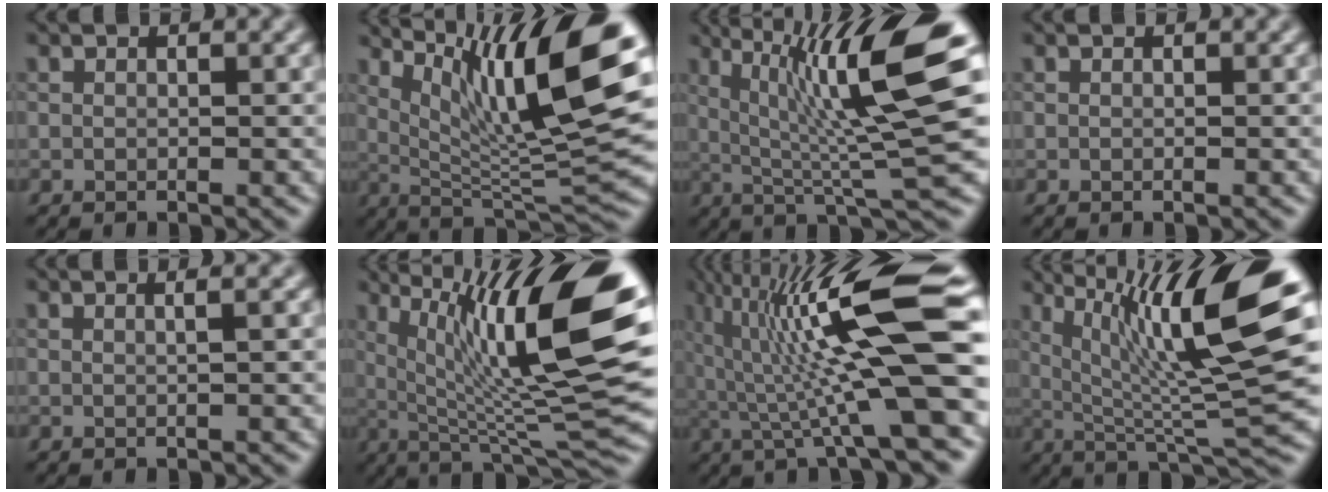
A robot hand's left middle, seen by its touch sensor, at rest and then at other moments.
{"total": 12.9, "force": [5.2, 2.5, 11.5], "torque": [-0.185, 0.006, 0.099]}
{"total": 11.5, "force": [2.9, 1.6, 11.0], "torque": [-0.171, 0.008, 0.055]}
{"total": 0.0}
{"total": 2.1, "force": [0.7, 1.0, 1.8], "torque": [-0.013, 0.006, -0.015]}
{"total": 14.9, "force": [4.0, 3.3, 14.0], "torque": [-0.209, 0.011, 0.073]}
{"total": 14.0, "force": [1.6, 2.2, 13.8], "torque": [-0.225, 0.025, 0.027]}
{"total": 12.8, "force": [4.3, 2.0, 11.9], "torque": [-0.189, 0.010, 0.082]}